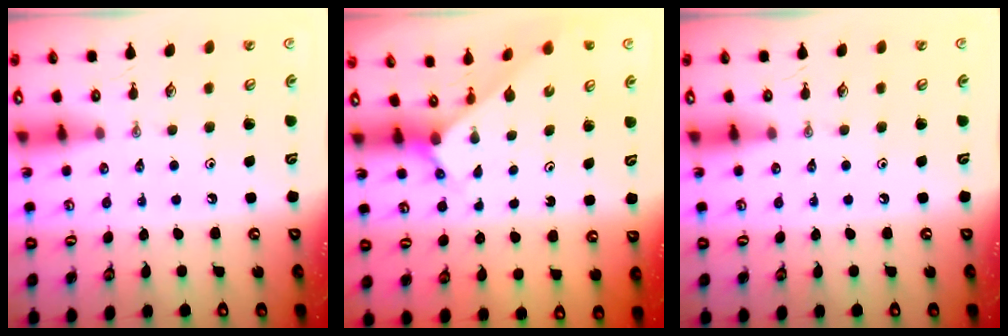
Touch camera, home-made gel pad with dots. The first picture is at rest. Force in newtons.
{"total": 2.3, "press": 2.3, "slide": 0.2}
{"total": 0.0}